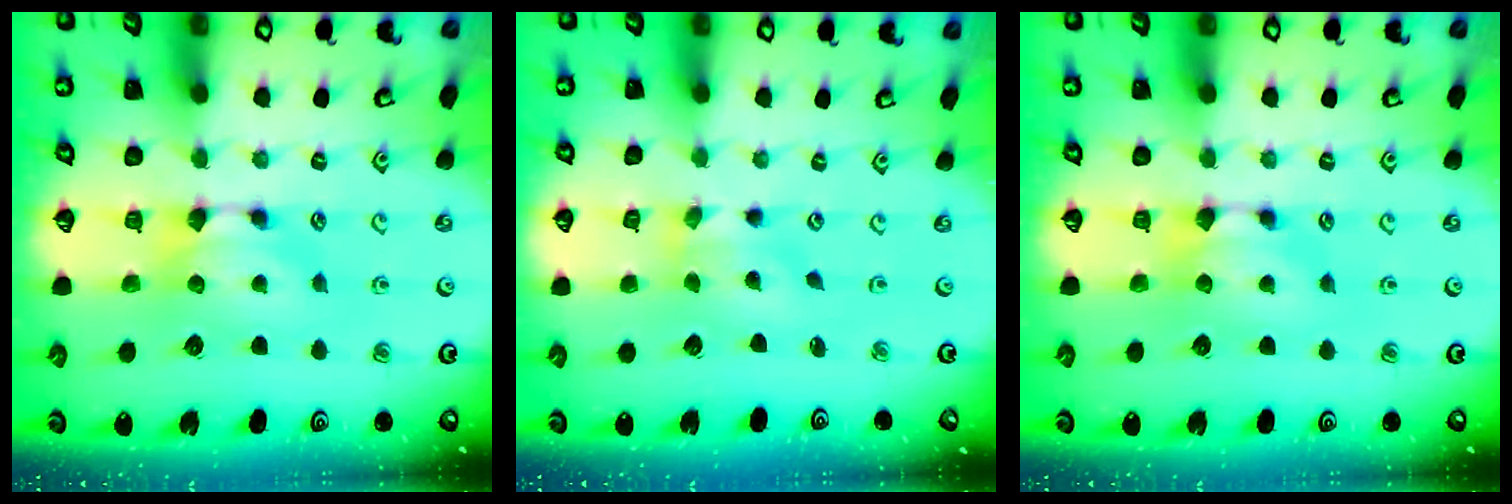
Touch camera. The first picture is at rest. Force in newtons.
{"total": 1.0, "press": 0.2, "slide": 0.9}
{"total": 0.0}